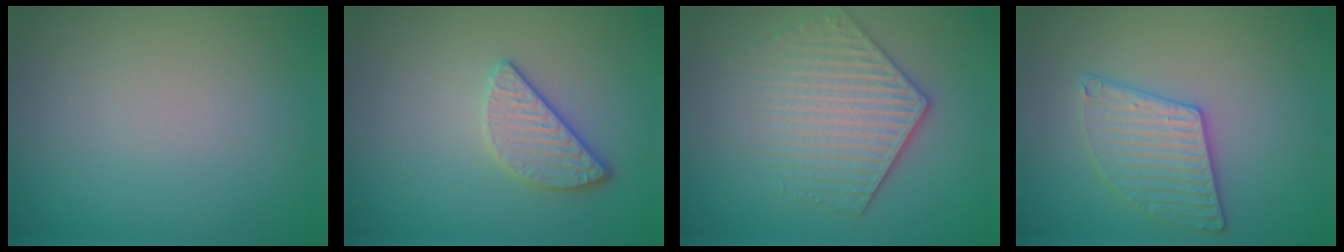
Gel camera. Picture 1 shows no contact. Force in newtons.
{"total": 2.6, "press": 2.3, "slide": 1.3}
{"total": 4.6, "press": 3.8, "slide": 2.6}
{"total": 3.2, "press": 3.2, "slide": 0.6}